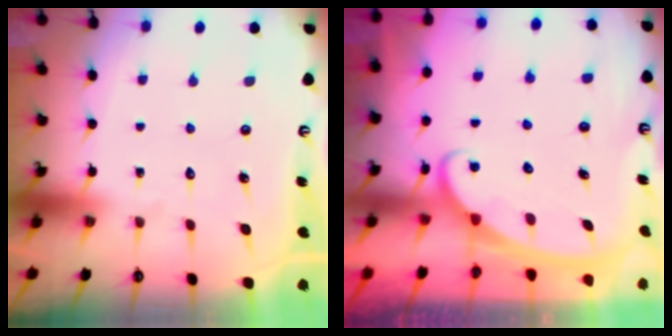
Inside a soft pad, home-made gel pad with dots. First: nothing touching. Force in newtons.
{"total": 2.4, "press": 2.4, "slide": 0.3}